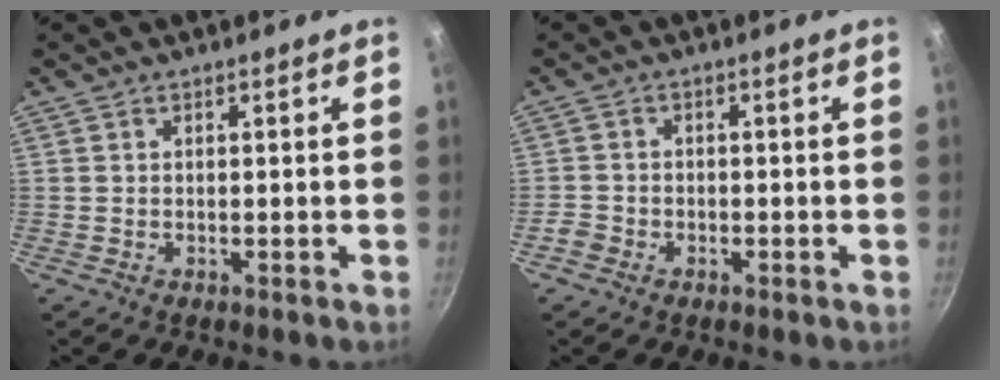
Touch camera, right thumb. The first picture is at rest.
{"total": 2.3, "force": [-1.5, 1.6, 0.5], "torque": [-0.011, 0.016, -0.030]}